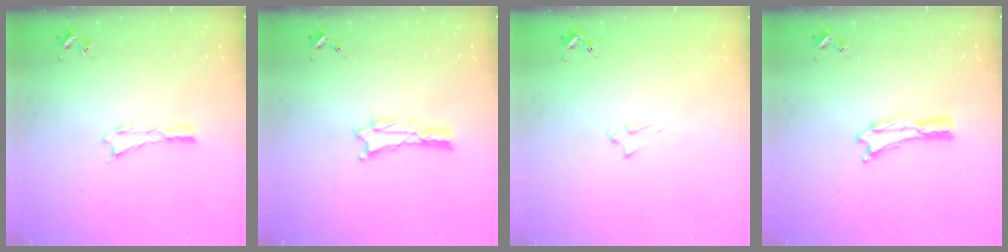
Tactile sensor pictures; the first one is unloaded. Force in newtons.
{"total": 1.3, "press": 1.3, "slide": 0.3}
{"total": 2.1, "press": 2.1, "slide": 0.3}
{"total": 0.0}